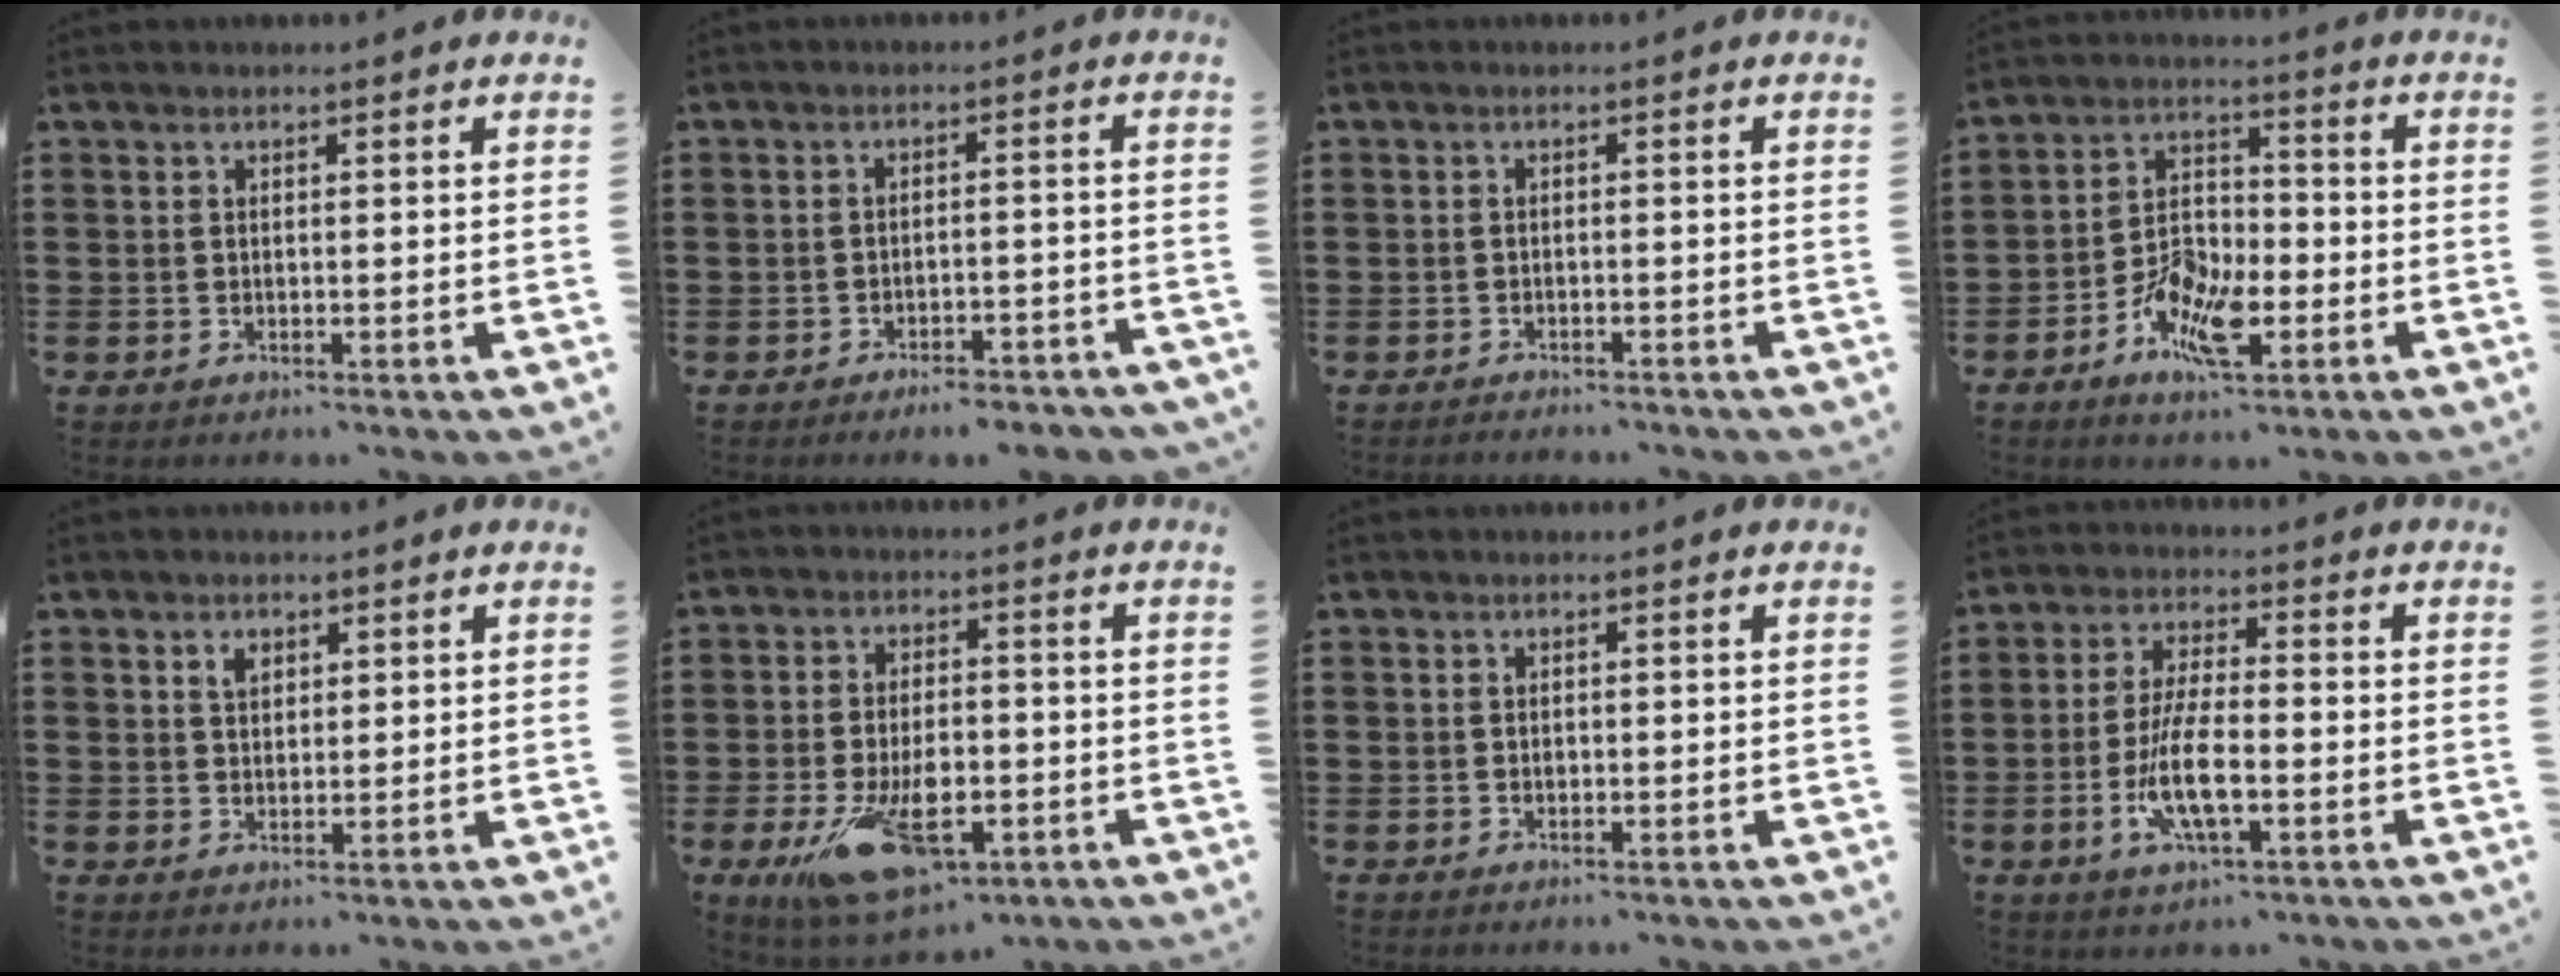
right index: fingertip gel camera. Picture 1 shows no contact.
{"total": 3.4, "force": [-3.3, 0.2, 0.8], "torque": [-0.016, 0.003, -0.068]}
{"total": 1.2, "force": [-1.2, 0.0, -0.1], "torque": [-0.002, 0.003, -0.027]}
{"total": 8.8, "force": [-4.5, 4.1, 6.4], "torque": [-0.133, 0.007, -0.082]}
{"total": 2.1, "force": [1.3, 1.4, 0.8], "torque": [-0.021, 0.005, 0.025]}
{"total": 12.8, "force": [-5.2, 6.1, 10.0], "torque": [-0.180, -0.002, -0.088]}
{"total": 0.6, "force": [0.0, 0.4, 0.3], "torque": [-0.008, 0.002, -0.001]}
{"total": 9.0, "force": [-2.6, 3.0, 8.1], "torque": [-0.179, -0.013, -0.053]}